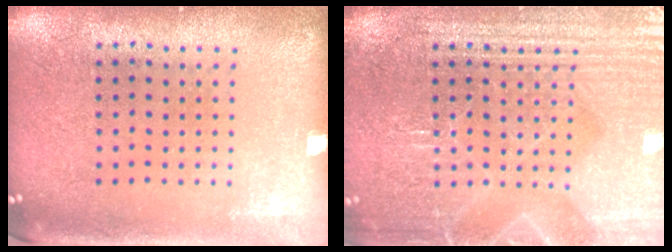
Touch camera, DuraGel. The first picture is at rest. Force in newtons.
{"total": 6.6, "press": 6.6, "slide": 1.0}